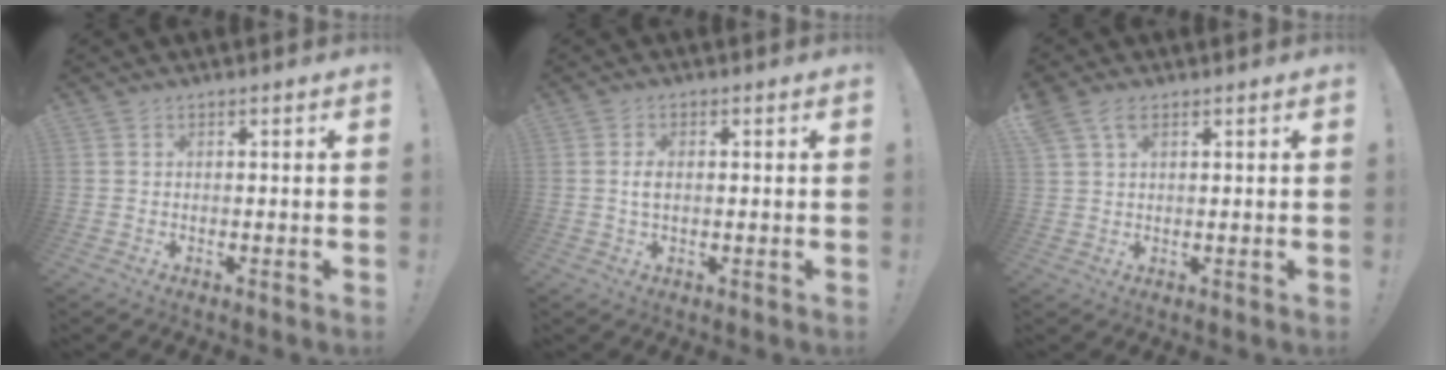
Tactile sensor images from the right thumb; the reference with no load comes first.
{"total": 2.6, "force": [0.1, 1.4, 2.2], "torque": [-0.036, 0.001, 0.001]}
{"total": 5.2, "force": [2.8, 2.9, 3.3], "torque": [-0.063, -0.004, 0.056]}